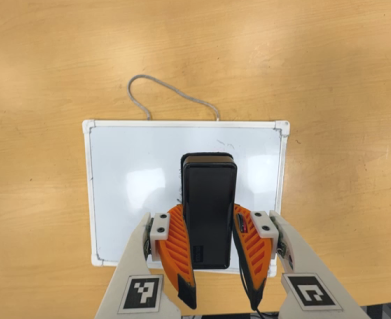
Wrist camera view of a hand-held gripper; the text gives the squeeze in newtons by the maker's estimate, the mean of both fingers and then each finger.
{"total": 9.0, "left": 7.3, "right": 10.8}